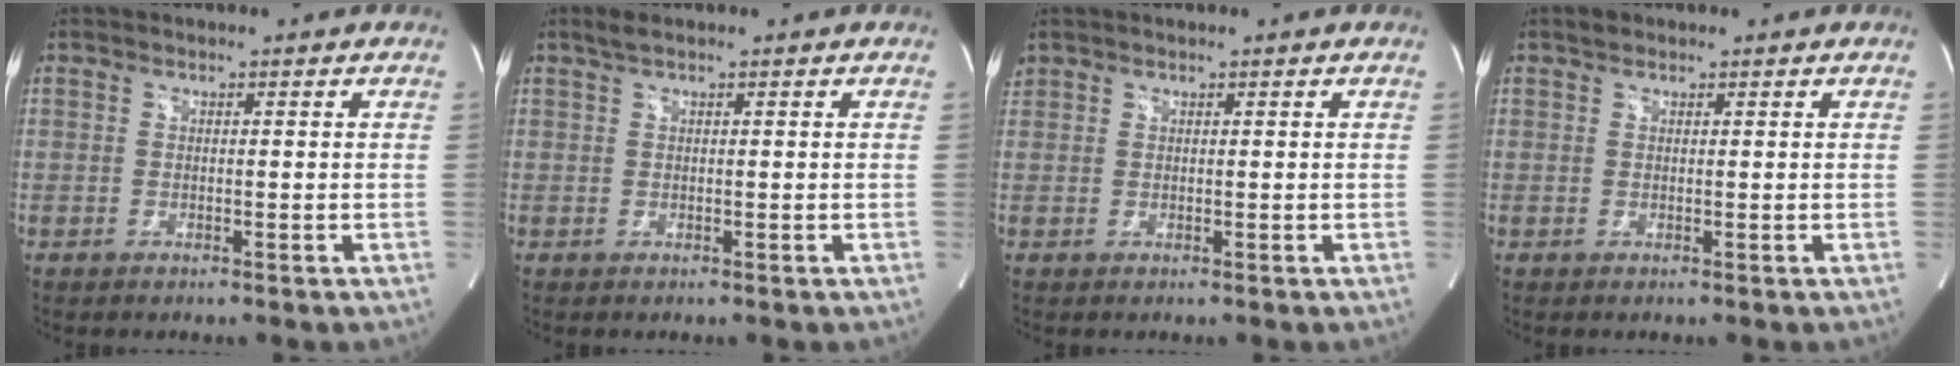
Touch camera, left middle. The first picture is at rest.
{"total": 1.4, "force": [1.0, -0.1, 0.9], "torque": [-0.028, 0.010, 0.023]}
{"total": 0.9, "force": [0.8, 0.5, 0.0], "torque": [-0.002, 0.012, 0.015]}
{"total": 1.0, "force": [0.9, 0.5, 0.3], "torque": [-0.010, 0.007, 0.014]}